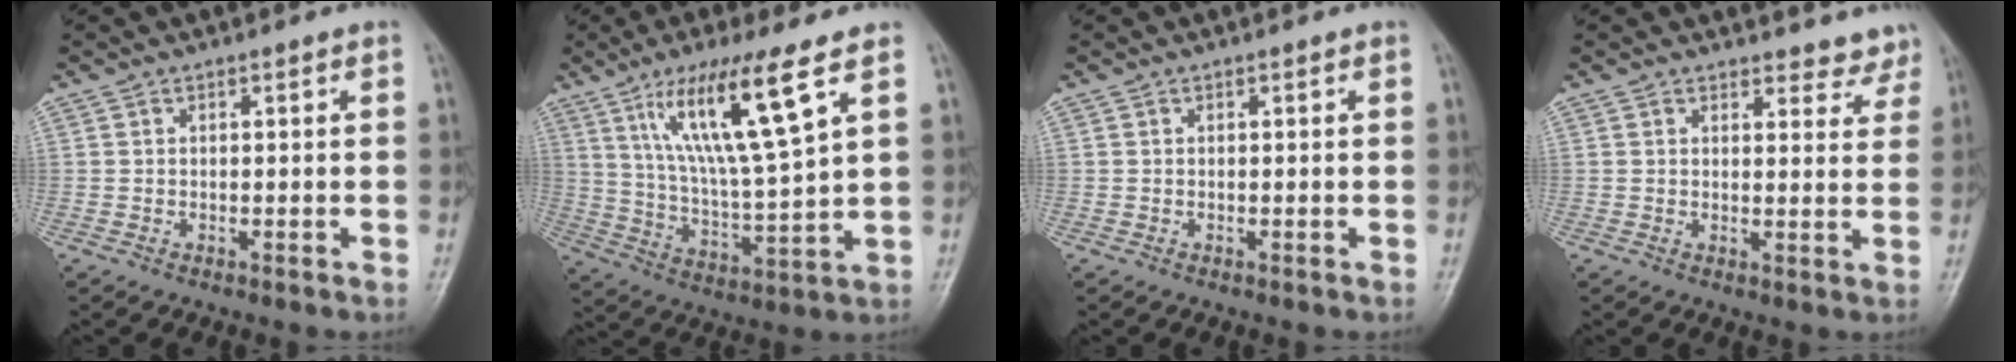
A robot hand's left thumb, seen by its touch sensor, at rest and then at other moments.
{"total": 16.0, "force": [7.8, 2.1, 13.8], "torque": [-0.257, -0.037, 0.150]}
{"total": 0.0}
{"total": 5.6, "force": [5.1, 2.1, 0.0], "torque": [0.037, -0.032, 0.040]}